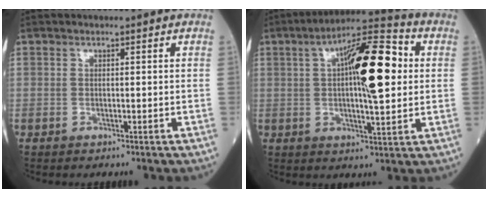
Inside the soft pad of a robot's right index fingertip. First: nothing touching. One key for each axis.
{"total": 14.5, "fx": 2.6, "fy": 3.0, "fz": 14.0, "tx": -0.224, "ty": 0.028, "tz": 0.034}